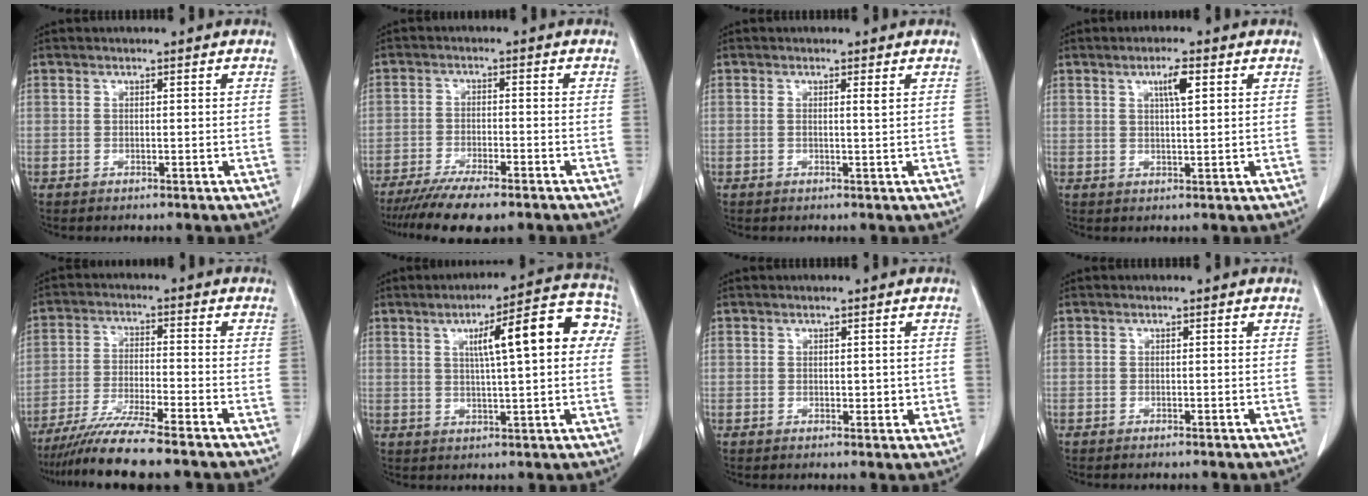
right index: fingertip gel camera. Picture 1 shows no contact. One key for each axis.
{"total": 9.3, "fx": -7.3, "fy": 1.8, "fz": 5.5, "tx": -0.082, "ty": -0.017, "tz": -0.116}
{"total": 1.0, "fx": 0.4, "fy": -0.2, "fz": 0.9, "tx": -0.018, "ty": -0.002, "tz": 0.005}
{"total": 3.7, "fx": 1.7, "fy": 0.4, "fz": 3.3, "tx": -0.054, "ty": -0.001, "tz": 0.028}
{"total": 10.9, "fx": -8.9, "fy": -0.5, "fz": 6.2, "tx": -0.098, "ty": -0.030, "tz": -0.150}
{"total": 13.7, "fx": 3.5, "fy": 2.3, "fz": 13.0, "tx": -0.170, "ty": 0.036, "tz": 0.042}
{"total": 2.2, "fx": 0.1, "fy": 1.4, "fz": 1.7, "tx": -0.019, "ty": 0.002, "tz": 0.007}
{"total": 0.0}